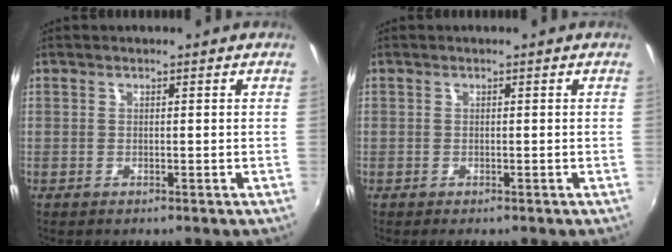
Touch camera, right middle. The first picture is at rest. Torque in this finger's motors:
{"motor_torque": [0.66, -0.71, 0.07, 0.04]}